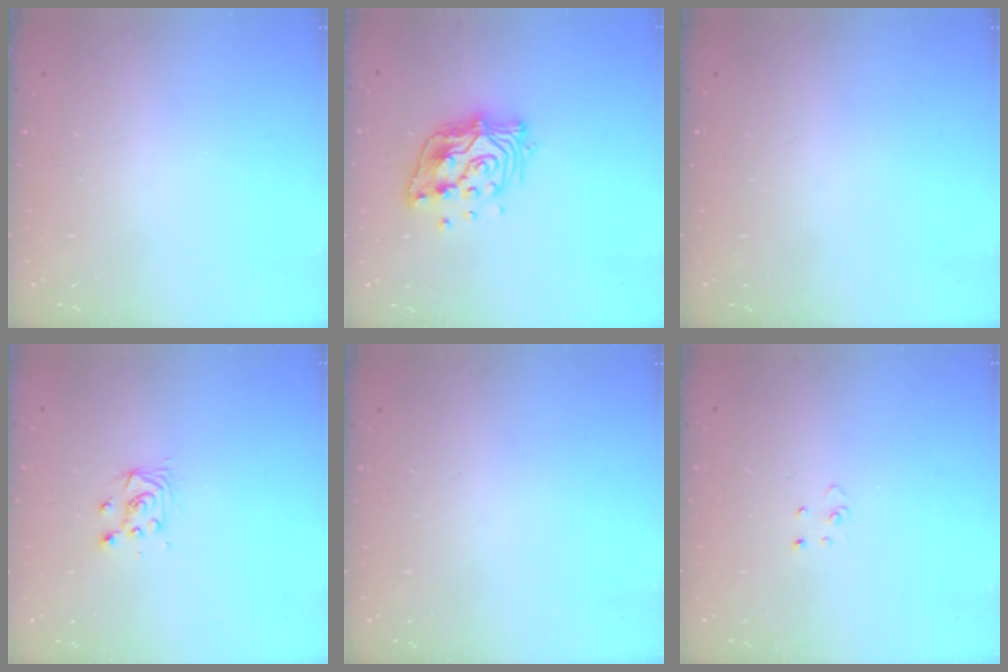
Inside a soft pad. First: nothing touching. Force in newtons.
{"total": 13.7, "press": 13.7, "slide": 1.2}
{"total": 0.0}
{"total": 3.3, "press": 3.3, "slide": 0.3}
{"total": 0.0}
{"total": 2.9, "press": 2.9, "slide": 0.2}